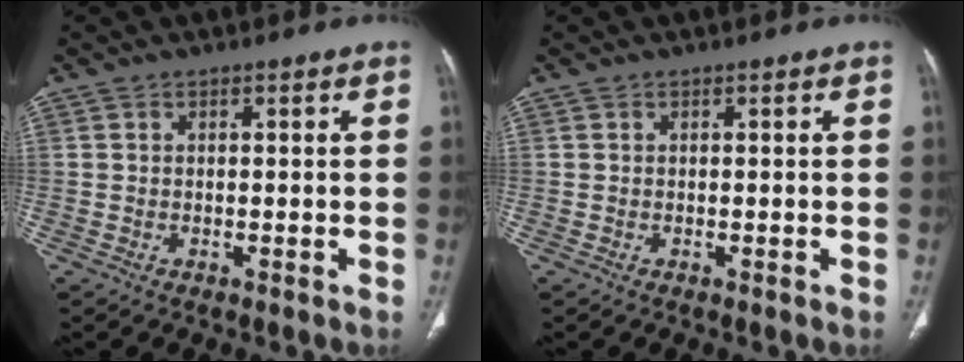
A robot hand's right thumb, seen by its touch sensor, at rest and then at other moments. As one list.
[{"total": 0.0}]